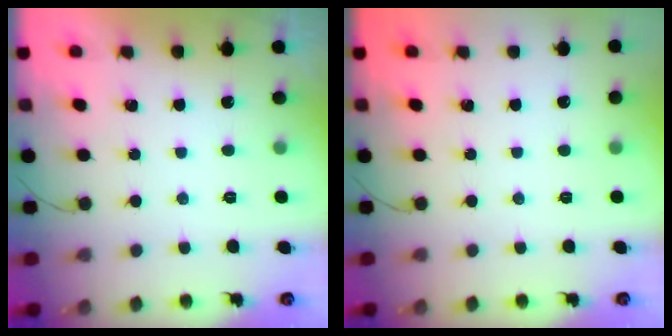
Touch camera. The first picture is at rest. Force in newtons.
{"total": 0.0}